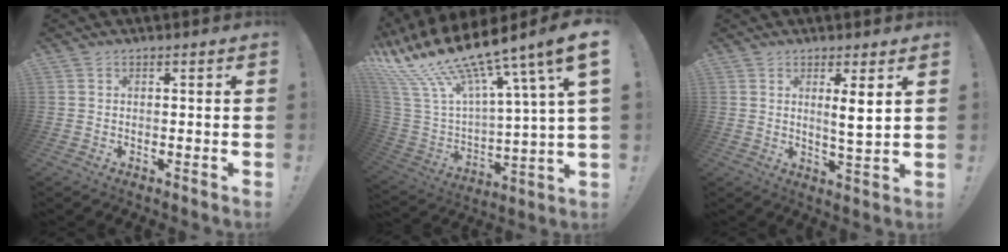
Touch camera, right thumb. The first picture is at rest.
{"total": 20.9, "force": [15.1, 7.2, 12.5], "torque": [-0.241, -0.114, 0.279]}
{"total": 5.2, "force": [2.4, 0.1, 4.7], "torque": [-0.063, -0.021, 0.032]}